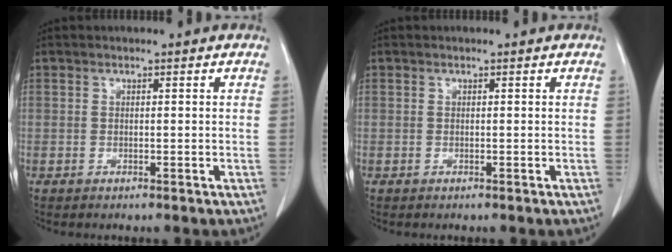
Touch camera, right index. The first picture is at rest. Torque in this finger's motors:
{"motor_torque": [0.00, 0.00, 0.00, 0.00]}